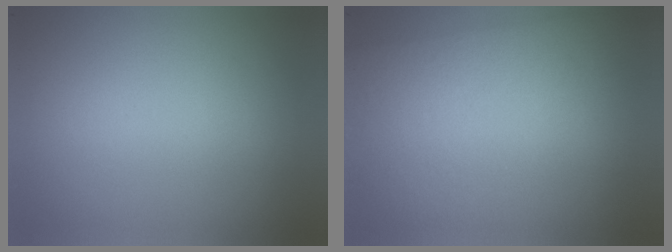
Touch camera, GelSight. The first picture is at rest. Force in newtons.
{"total": 2.7}